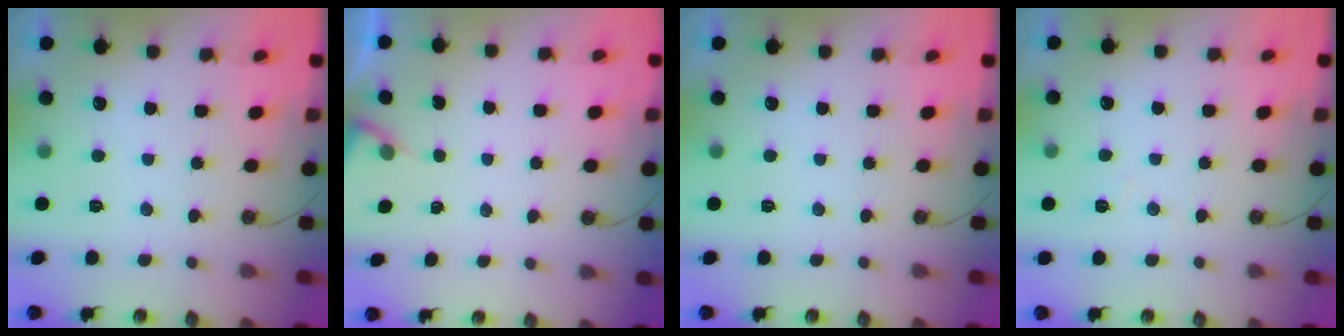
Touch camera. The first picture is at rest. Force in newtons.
{"total": 2.3, "press": 2.3, "slide": 0.4}
{"total": 0.0}
{"total": 4.4, "press": 4.4, "slide": 0.6}